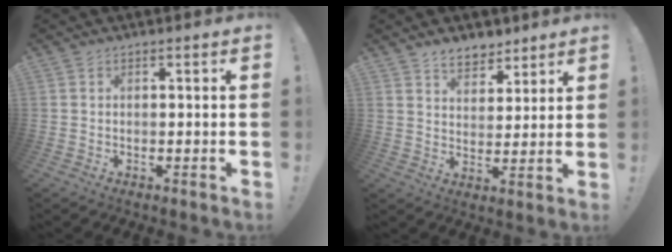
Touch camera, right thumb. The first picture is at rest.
{"total": 7.0, "force": [5.3, 4.2, 1.7], "torque": [-0.019, -0.041, 0.101]}